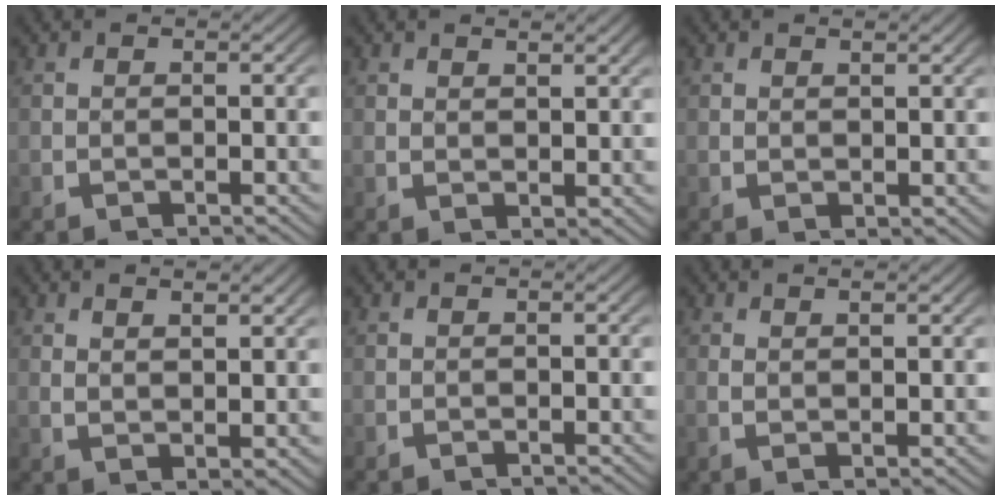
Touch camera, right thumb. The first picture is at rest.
{"total": 1.5, "force": [1.4, 0.1, 0.4], "torque": [-0.005, -0.004, 0.034]}
{"total": 1.0, "force": [0.9, 0.0, 0.3], "torque": [-0.005, -0.003, 0.023]}
{"total": 2.2, "force": [1.7, 0.3, 1.4], "torque": [-0.027, -0.004, 0.039]}
{"total": 0.0}
{"total": 1.9, "force": [1.0, 0.0, 1.6], "torque": [-0.032, -0.006, 0.025]}